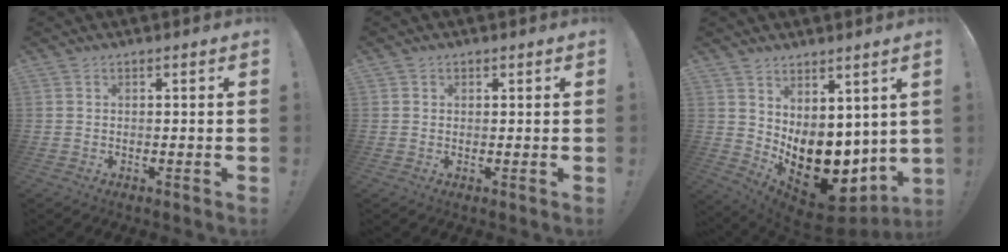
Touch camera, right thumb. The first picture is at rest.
{"total": 0.9, "force": [0.5, 0.7, 0.2], "torque": [0.003, -0.002, 0.008]}
{"total": 14.5, "force": [-1.9, 10.4, 9.9], "torque": [-0.115, -0.008, -0.008]}